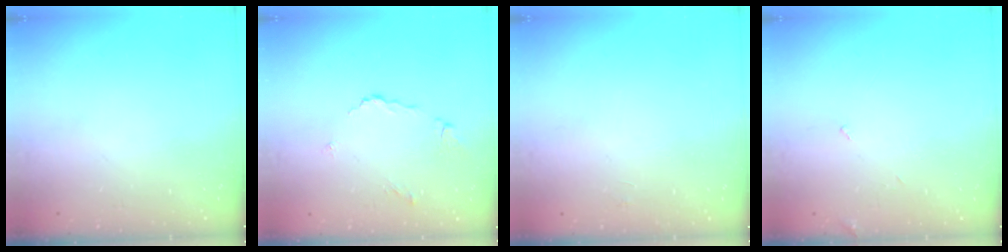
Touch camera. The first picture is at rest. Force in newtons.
{"total": 5.7, "press": 5.7, "slide": 0.5}
{"total": 2.3, "press": 2.3, "slide": 0.2}
{"total": 2.2, "press": 2.2, "slide": 0.3}